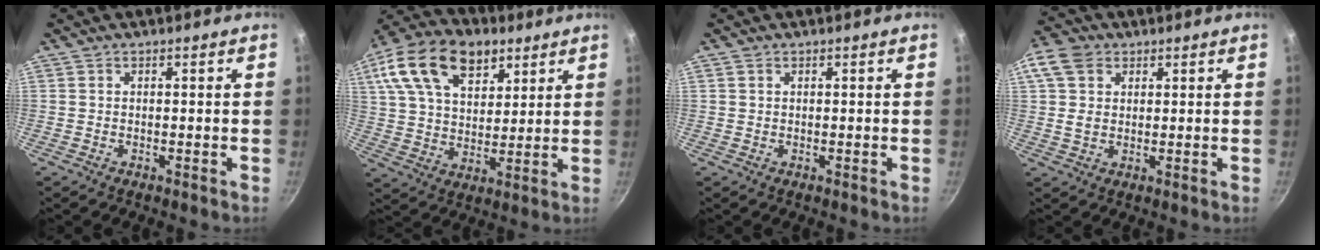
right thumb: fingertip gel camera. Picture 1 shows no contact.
{"total": 20.0, "force": [9.9, 12.1, 12.5], "torque": [-0.205, -0.007, 0.165]}
{"total": 0.6, "force": [0.3, 0.5, 0.2], "torque": [-0.004, 0.001, 0.005]}
{"total": 8.5, "force": [3.1, 6.3, 4.8], "torque": [-0.083, -0.002, 0.049]}